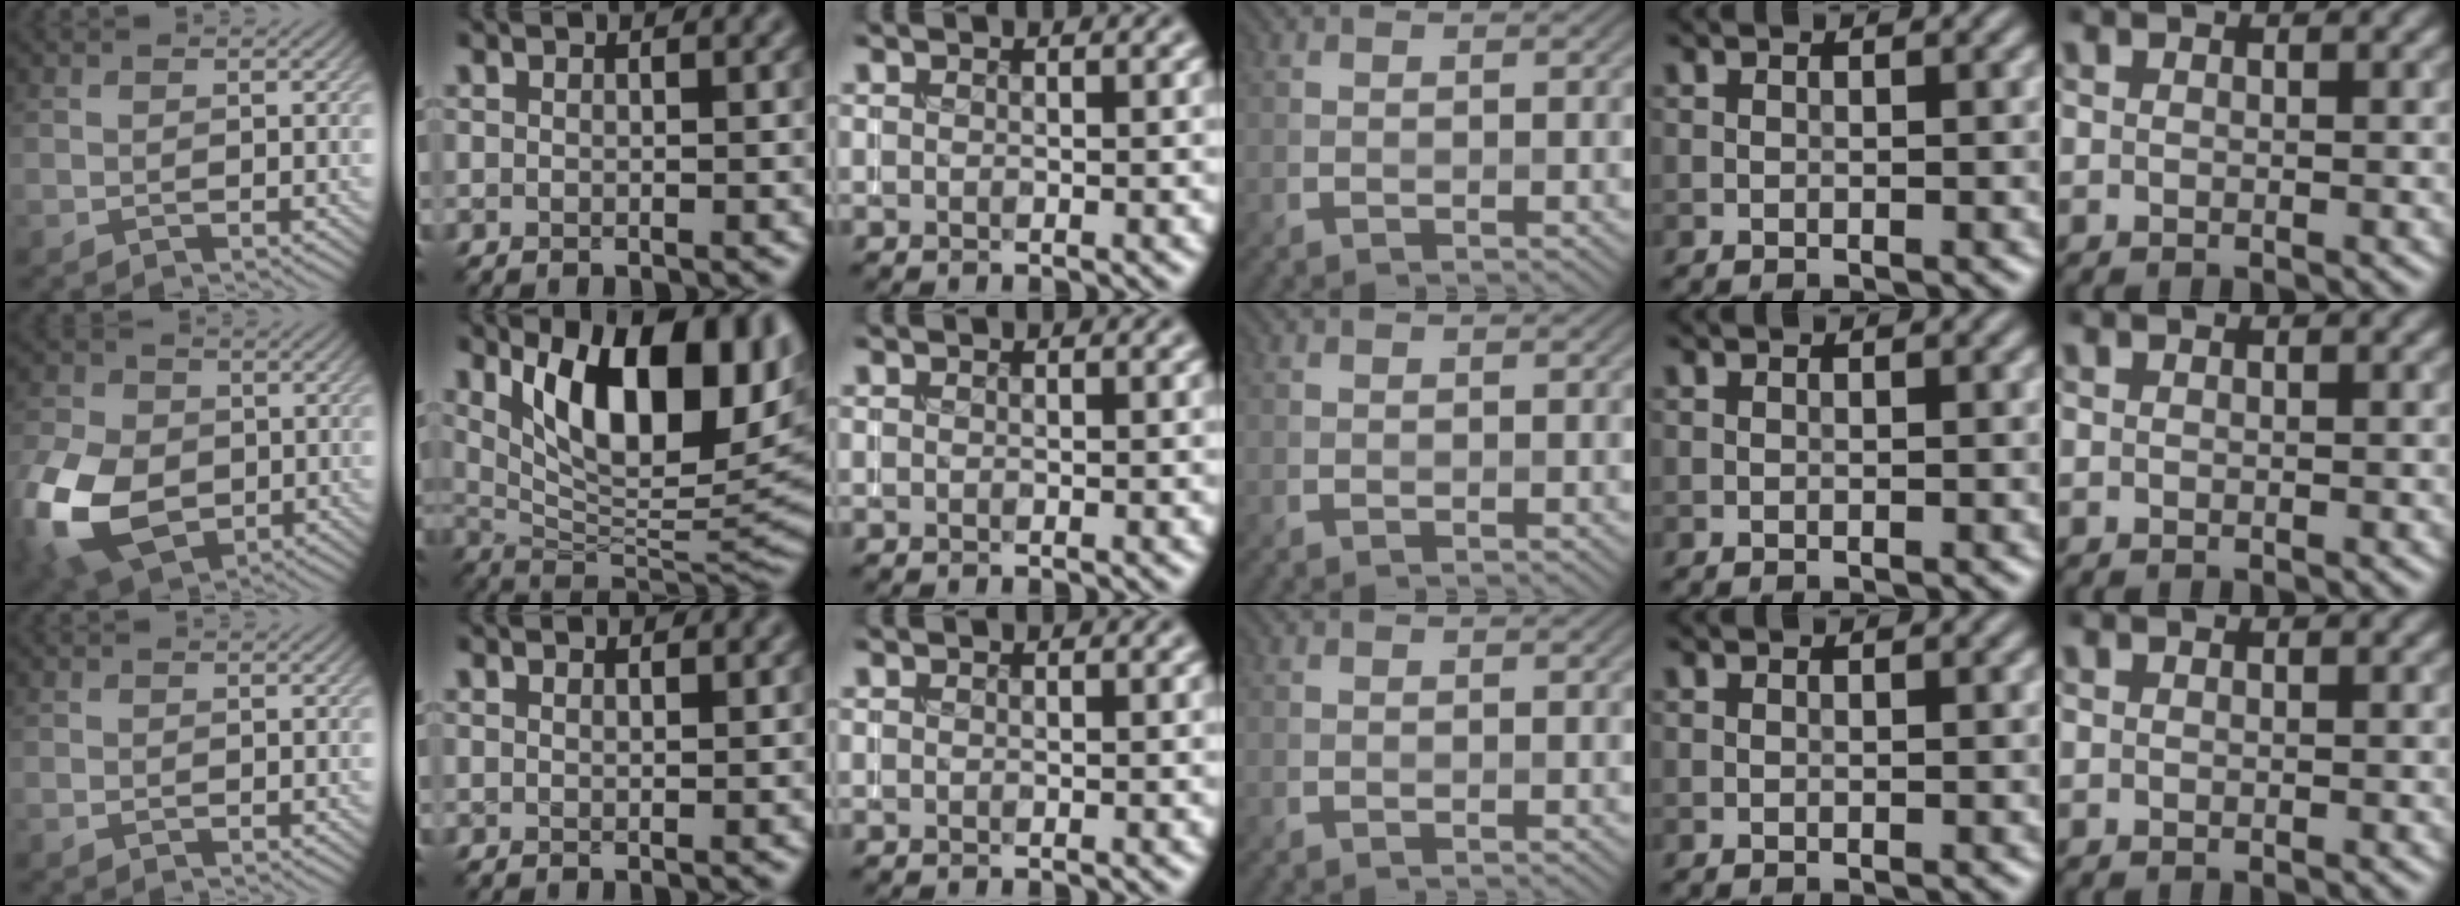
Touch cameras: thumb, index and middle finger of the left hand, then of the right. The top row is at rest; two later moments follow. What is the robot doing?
{"motion": "insert", "object": "coin"}